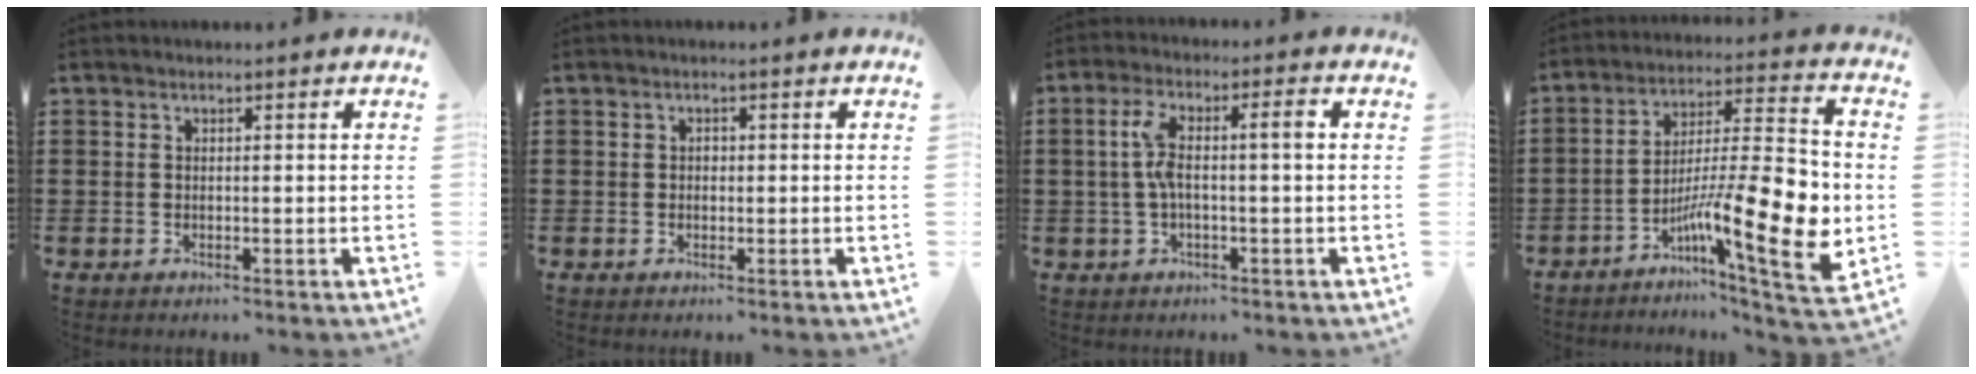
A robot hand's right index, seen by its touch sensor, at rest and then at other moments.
{"total": 0.7, "force": [-0.1, 0.5, 0.5], "torque": [-0.012, 0.000, -0.002]}
{"total": 6.3, "force": [0.2, 1.4, 6.1], "torque": [-0.121, 0.007, -0.005]}
{"total": 16.8, "force": [-4.2, 3.9, 15.8], "torque": [-0.259, -0.011, -0.068]}